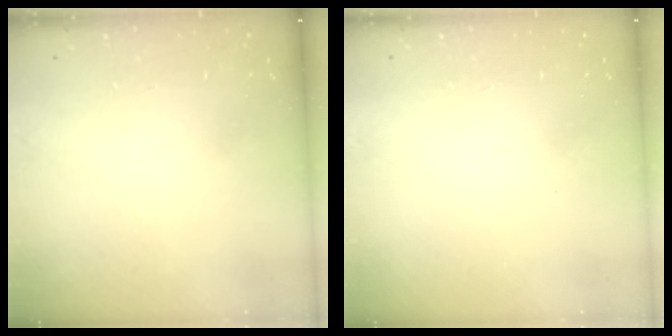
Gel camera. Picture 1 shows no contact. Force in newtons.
{"total": 1.6, "press": 1.5, "slide": 0.1}